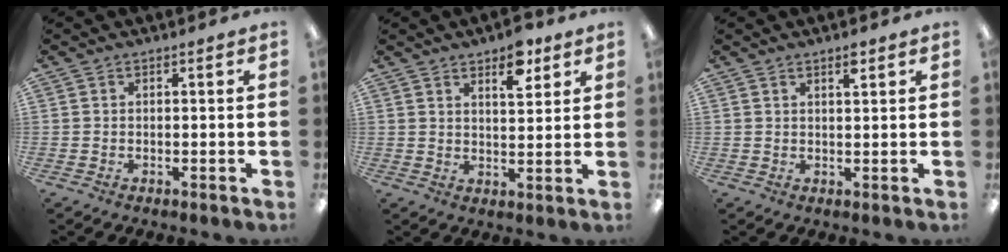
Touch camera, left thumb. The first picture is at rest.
{"total": 7.3, "force": [4.8, 3.1, 4.6], "torque": [-0.053, -0.021, 0.077]}
{"total": 2.4, "force": [1.8, 0.5, 1.5], "torque": [-0.026, -0.002, 0.031]}